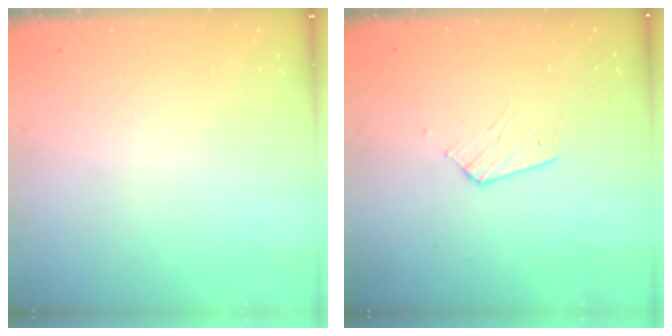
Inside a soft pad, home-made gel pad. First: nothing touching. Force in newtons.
{"total": 4.9, "press": 4.8, "slide": 0.4}